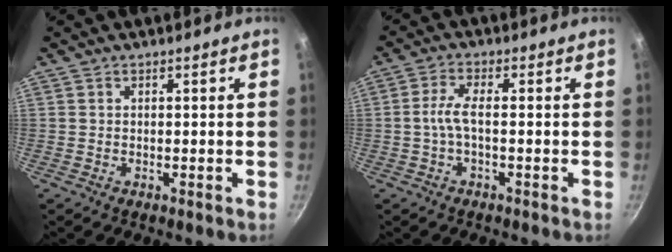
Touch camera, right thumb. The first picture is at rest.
{"total": 4.2, "force": [-0.8, 1.3, 3.9], "torque": [-0.093, 0.016, -0.022]}